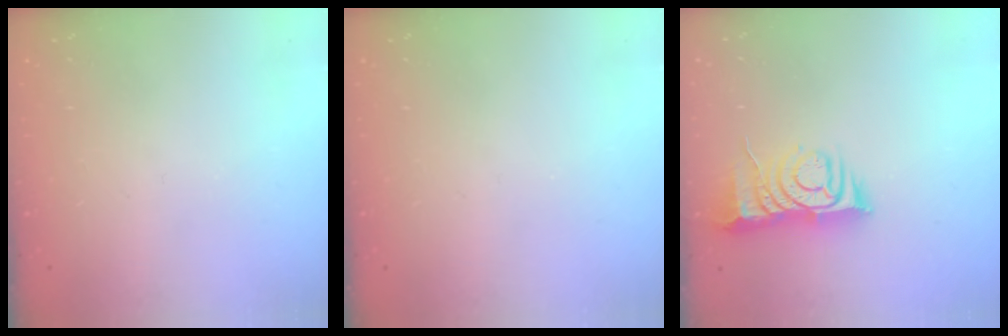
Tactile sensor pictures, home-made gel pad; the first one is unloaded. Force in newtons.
{"total": 0.0}
{"total": 8.9, "press": 8.8, "slide": 1.2}